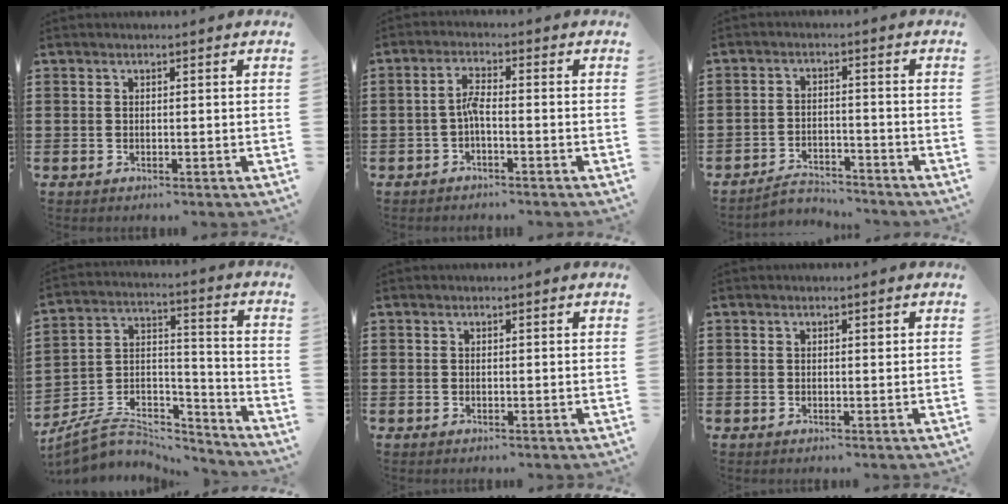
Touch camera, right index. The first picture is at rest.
{"total": 2.9, "force": [-1.1, 0.6, 2.6], "torque": [-0.058, 0.001, -0.023]}
{"total": 3.5, "force": [-3.4, 0.7, 0.3], "torque": [-0.011, 0.005, -0.070]}
{"total": 6.9, "force": [-5.5, 3.4, 2.2], "torque": [-0.052, 0.007, -0.105]}
{"total": 0.0}
{"total": 0.7, "force": [0.4, 0.3, 0.4], "torque": [-0.002, -0.002, 0.006]}